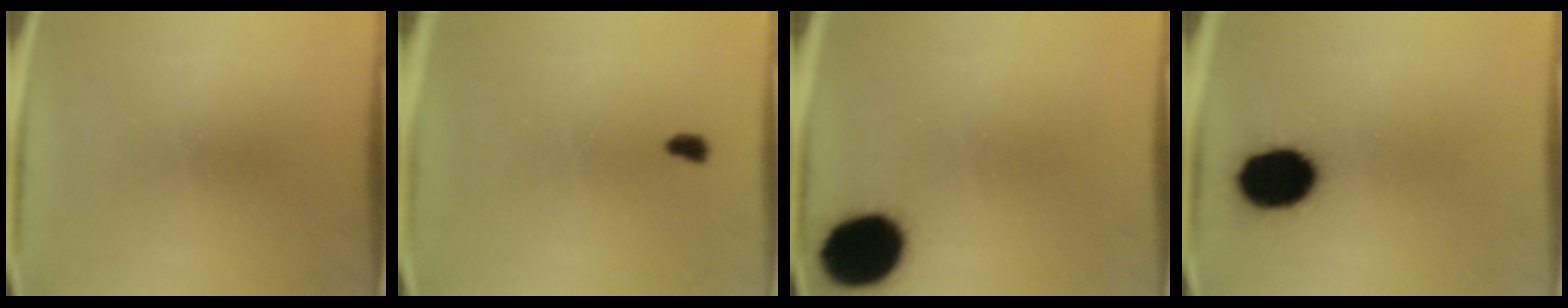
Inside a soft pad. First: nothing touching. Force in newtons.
{"total": 1.3}
{"total": 16.8}
{"total": 14.8}